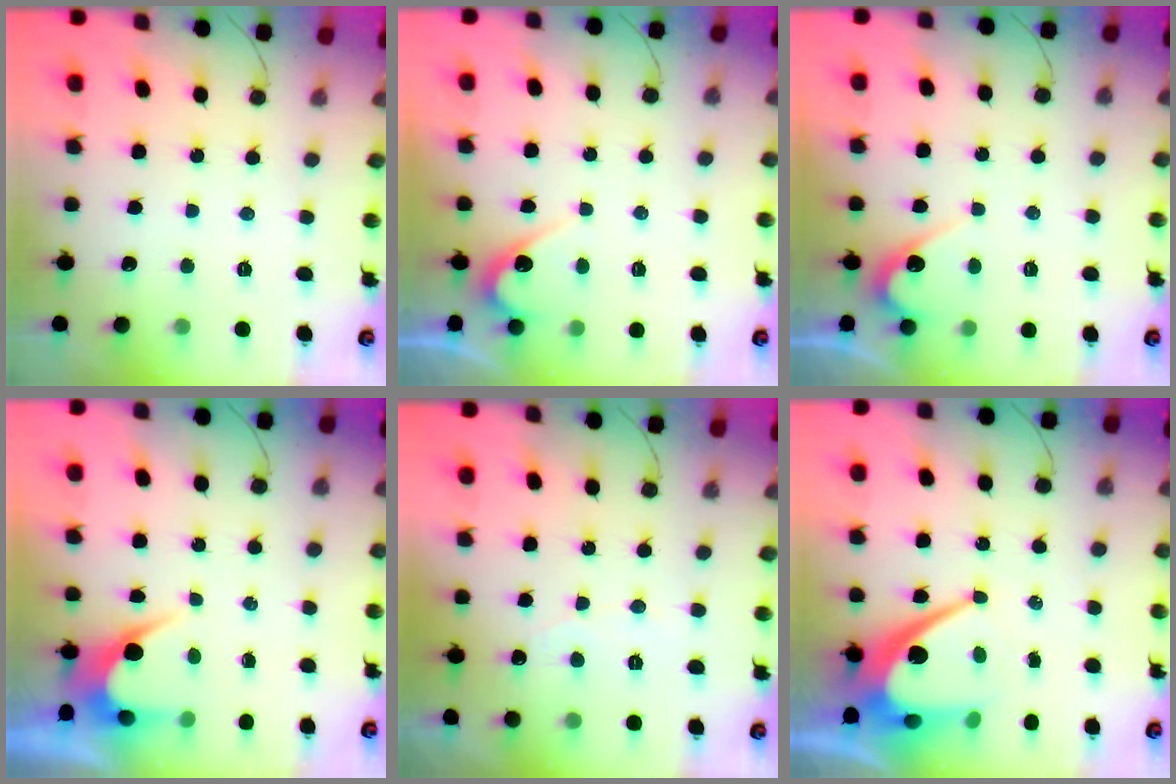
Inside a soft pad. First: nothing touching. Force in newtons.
{"total": 4.1, "press": 4.1, "slide": 0.3}
{"total": 4.1, "press": 4.1, "slide": 0.3}
{"total": 4.0, "press": 4.0, "slide": 0.2}
{"total": 2.3, "press": 2.3, "slide": 0.1}
{"total": 11.2, "press": 11.1, "slide": 0.8}